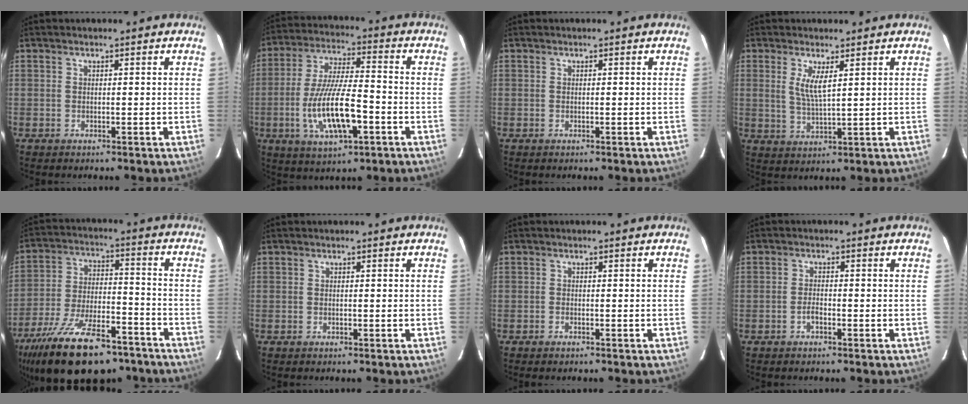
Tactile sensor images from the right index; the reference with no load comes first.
{"total": 14.7, "force": [-4.7, 4.3, 13.2], "torque": [-0.267, -0.014, -0.078]}
{"total": 0.0}
{"total": 4.7, "force": [1.7, 0.8, 4.3], "torque": [-0.083, -0.009, 0.034]}
{"total": 23.7, "force": [-17.2, 9.2, 13.5], "torque": [-0.261, -0.027, -0.262]}
{"total": 0.0}
{"total": 0.8, "force": [-0.6, 0.4, 0.3], "torque": [-0.009, 0.001, -0.011]}
{"total": 1.8, "force": [-1.0, 0.7, 1.3], "torque": [-0.029, 0.003, -0.020]}